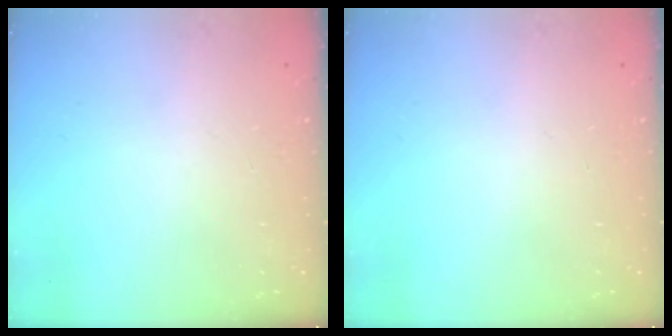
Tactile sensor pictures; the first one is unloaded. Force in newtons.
{"total": 0.0}